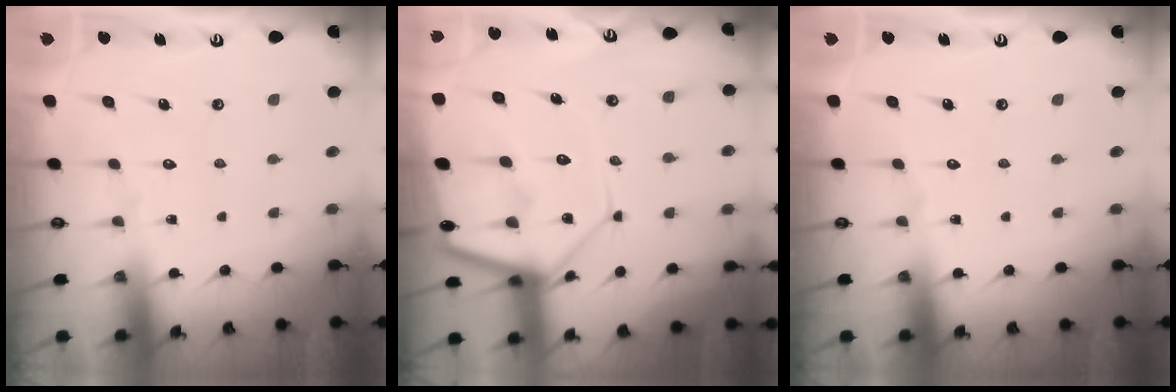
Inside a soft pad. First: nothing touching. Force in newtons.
{"total": 15.6, "press": 15.5, "slide": 1.5}
{"total": 0.0}